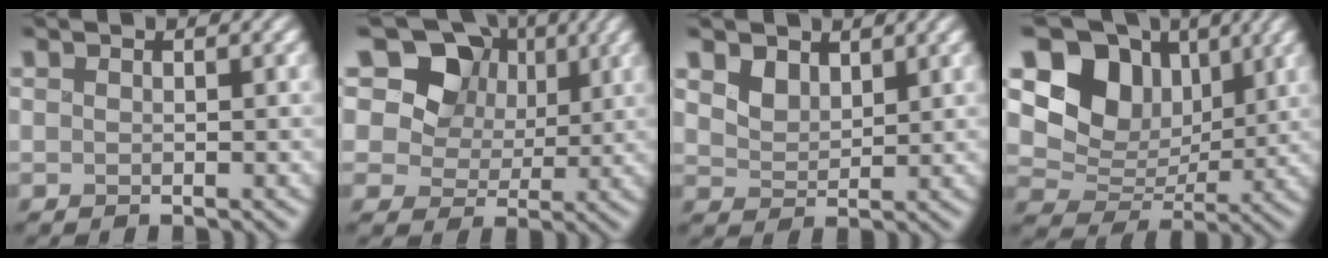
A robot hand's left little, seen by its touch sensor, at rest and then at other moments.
{"total": 10.8, "force": [4.5, 8.3, 5.2], "torque": [-0.076, 0.015, 0.075]}
{"total": 2.2, "force": [1.2, 1.6, 1.0], "torque": [-0.026, -0.008, 0.020]}
{"total": 9.8, "force": [3.8, 7.4, 5.3], "torque": [-0.093, -0.001, 0.059]}